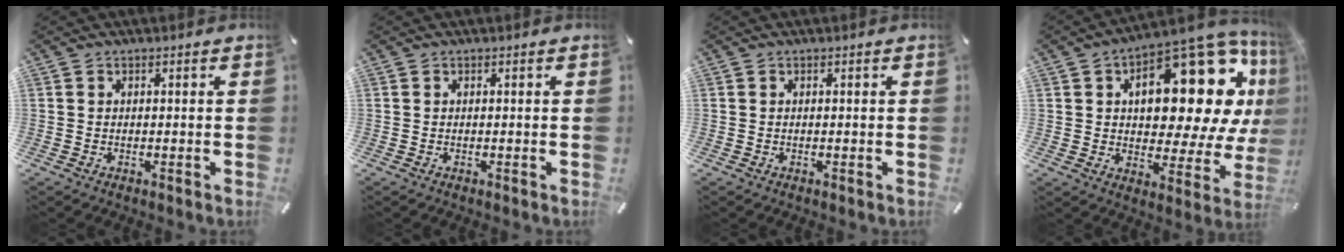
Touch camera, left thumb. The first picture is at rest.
{"total": 0.0}
{"total": 0.0}
{"total": 24.5, "force": [8.7, 12.1, 19.4], "torque": [-0.245, -0.078, 0.143]}